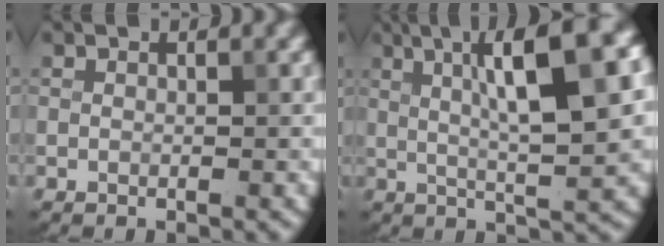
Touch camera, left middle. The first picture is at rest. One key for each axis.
{"total": 11.7, "fx": 3.3, "fy": 2.7, "fz": 10.9, "tx": -0.150, "ty": 0.018, "tz": 0.050}